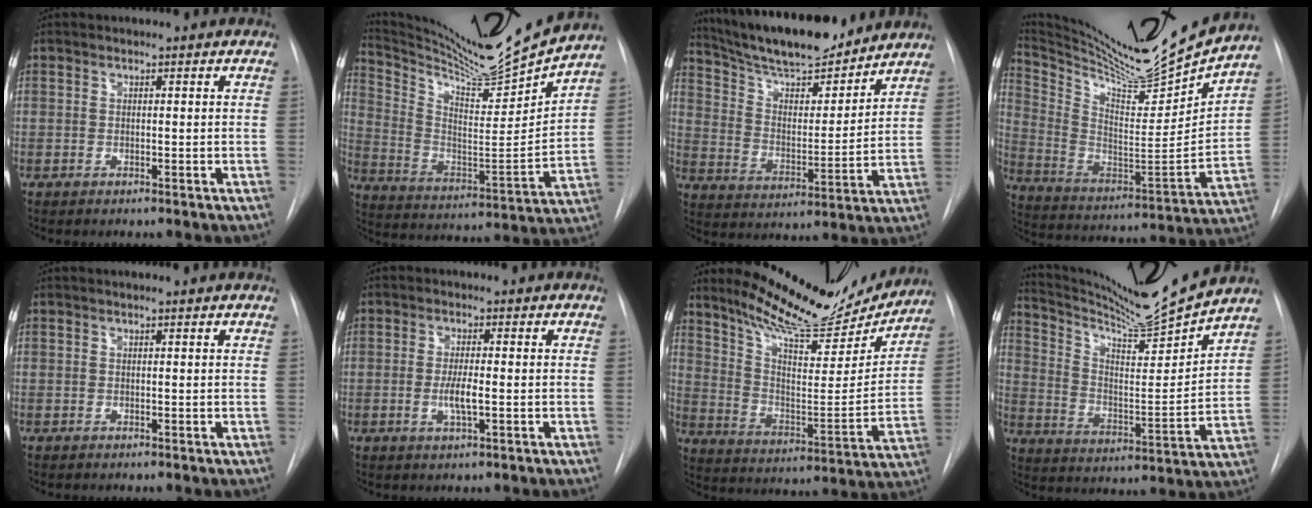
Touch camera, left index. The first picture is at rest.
{"total": 18.6, "force": [17.4, -0.8, 6.6], "torque": [-0.134, -0.073, 0.275]}
{"total": 17.5, "force": [15.5, 3.2, 7.5], "torque": [-0.132, -0.001, 0.256]}
{"total": 21.6, "force": [20.0, -0.2, 8.3], "torque": [-0.164, -0.079, 0.316]}
{"total": 1.5, "force": [1.4, -0.1, 0.7], "torque": [-0.010, 0.009, 0.013]}
{"total": 3.3, "force": [-1.3, 0.3, 3.0], "torque": [-0.060, -0.011, -0.020]}
{"total": 18.9, "force": [17.1, 4.2, 6.8], "torque": [-0.109, -0.043, 0.255]}
{"total": 15.7, "force": [14.8, -2.3, 4.8], "torque": [-0.100, -0.057, 0.242]}